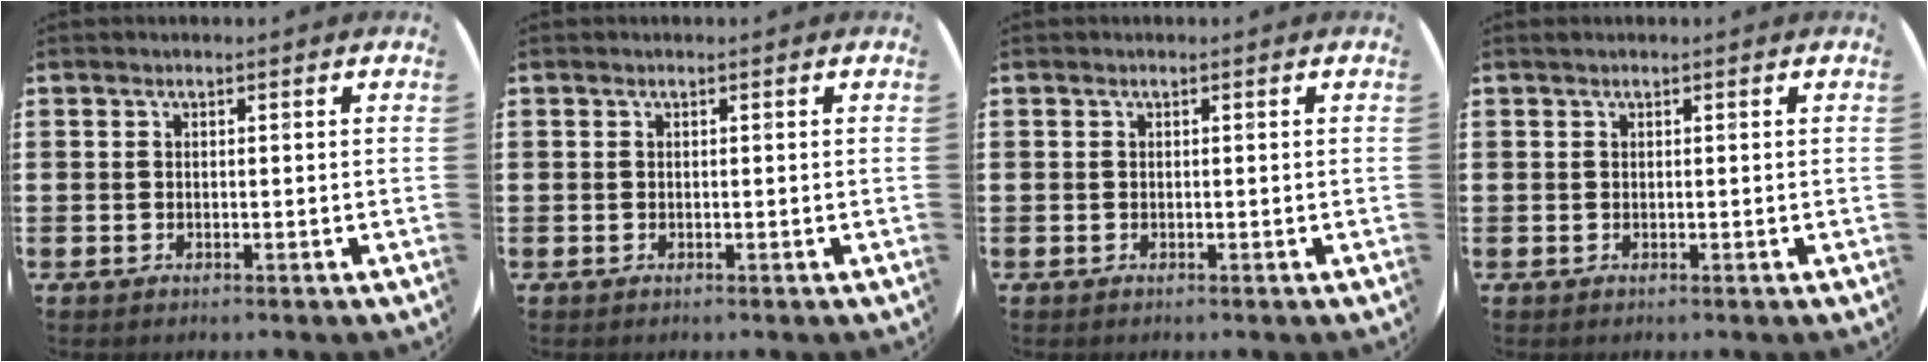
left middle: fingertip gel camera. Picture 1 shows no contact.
{"total": 0.0}
{"total": 0.0}
{"total": 0.0}